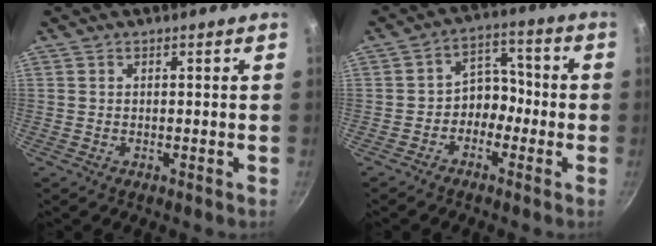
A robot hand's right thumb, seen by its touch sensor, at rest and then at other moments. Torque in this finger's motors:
{"motor_torque": [-0.25, 0.31, 0.04, 0.23, 0.03]}